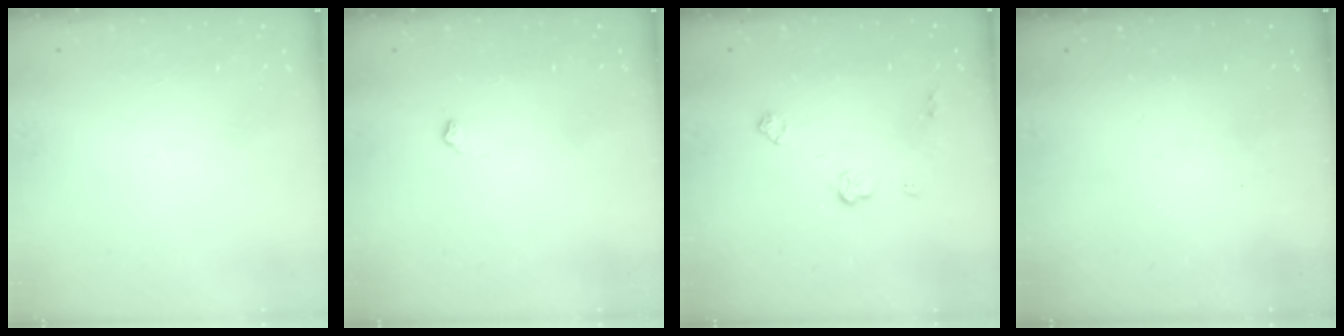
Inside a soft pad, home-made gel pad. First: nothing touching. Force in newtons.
{"total": 3.6, "press": 3.5, "slide": 0.6}
{"total": 6.0, "press": 6.0, "slide": 0.5}
{"total": 0.0}